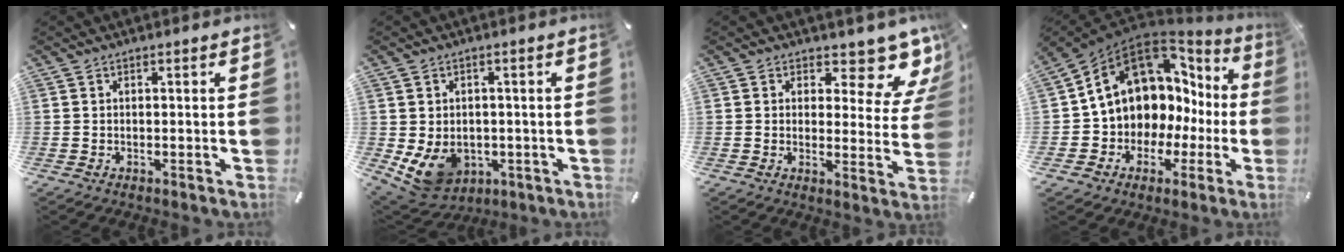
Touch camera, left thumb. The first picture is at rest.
{"total": 8.8, "force": [-1.7, 7.5, 4.4], "torque": [-0.094, -0.006, -0.029]}
{"total": 9.8, "force": [7.0, 4.2, 5.3], "torque": [-0.053, -0.067, 0.117]}
{"total": 12.1, "force": [5.3, 9.5, 5.2], "torque": [-0.101, -0.053, 0.100]}